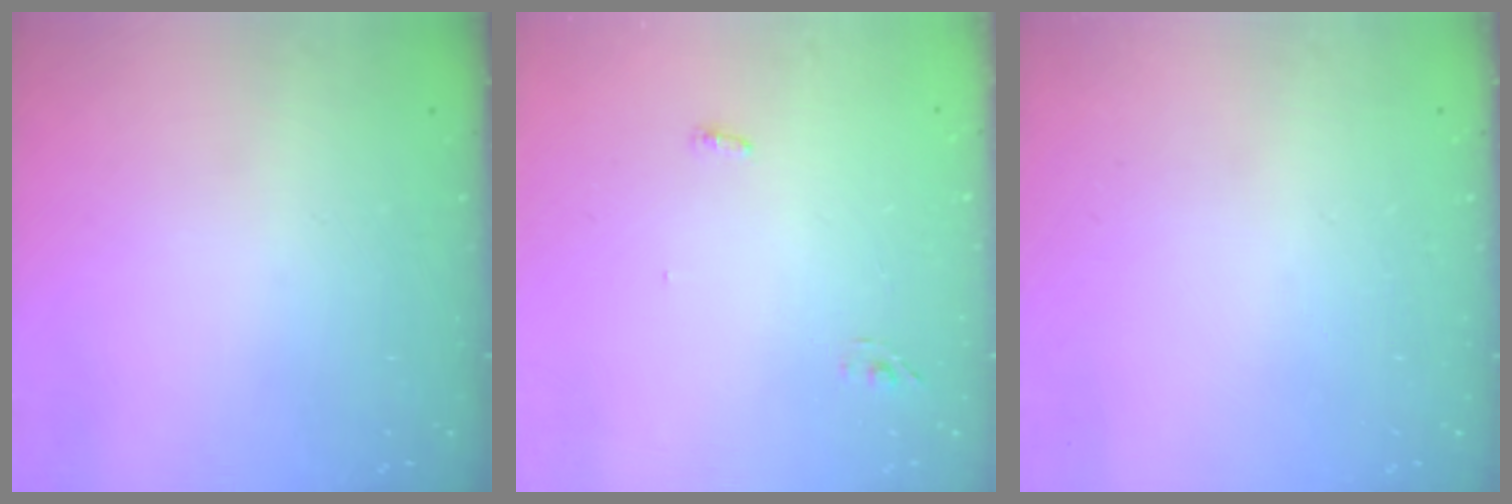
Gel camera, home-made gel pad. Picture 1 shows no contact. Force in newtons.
{"total": 3.2, "press": 2.9, "slide": 1.5}
{"total": 0.0}